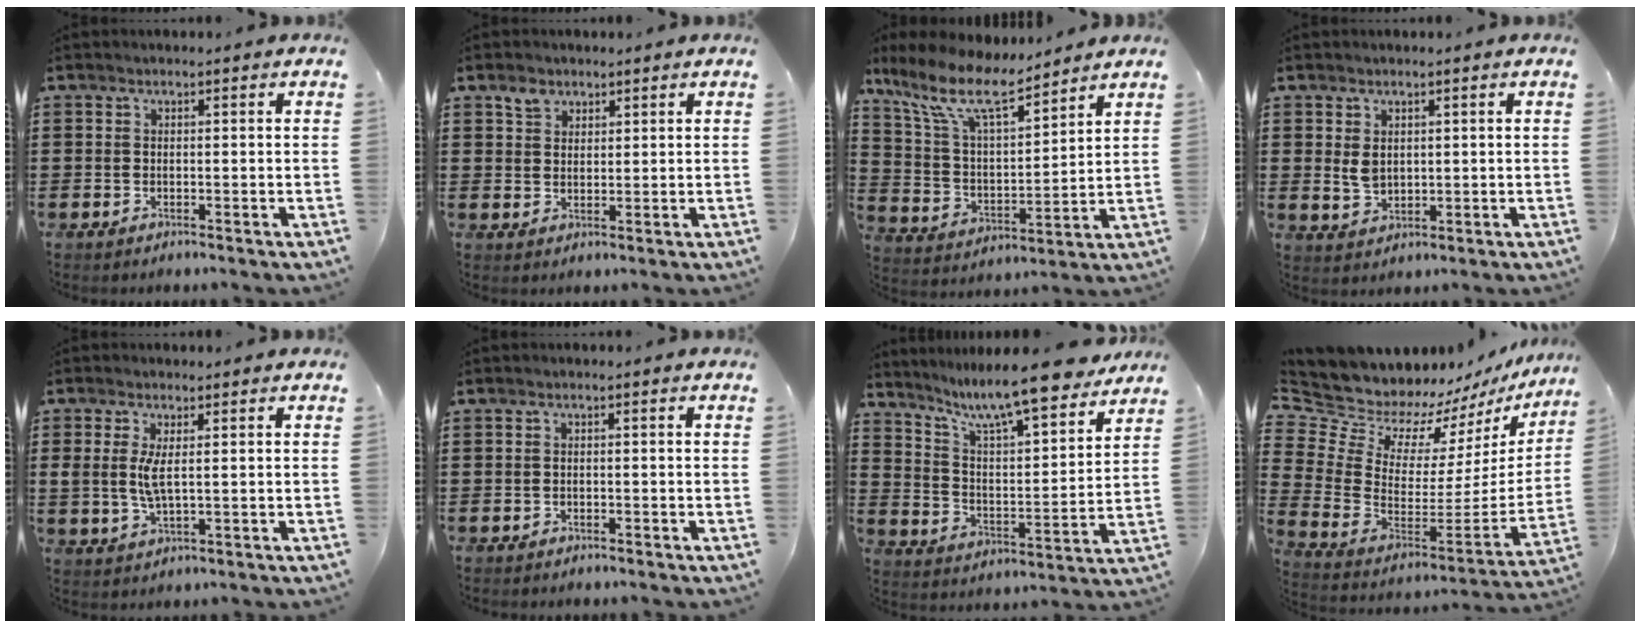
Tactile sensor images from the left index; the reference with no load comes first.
{"total": 2.7, "force": [1.9, 1.7, 0.6], "torque": [-0.011, 0.001, 0.035]}
{"total": 10.5, "force": [8.1, 2.7, 6.0], "torque": [-0.147, -0.038, 0.142]}
{"total": 3.2, "force": [1.2, 2.2, 2.0], "torque": [-0.037, 0.002, 0.021]}
{"total": 4.3, "force": [0.7, 1.5, 4.0], "torque": [-0.094, -0.002, 0.007]}
{"total": 0.7, "force": [-0.7, 0.2, 0.0], "torque": [-0.003, 0.002, -0.015]}
{"total": 10.1, "force": [8.8, 0.2, 4.9], "torque": [-0.120, -0.061, 0.145]}
{"total": 8.8, "force": [8.2, 3.1, 0.5], "torque": [-0.078, -0.076, 0.147]}